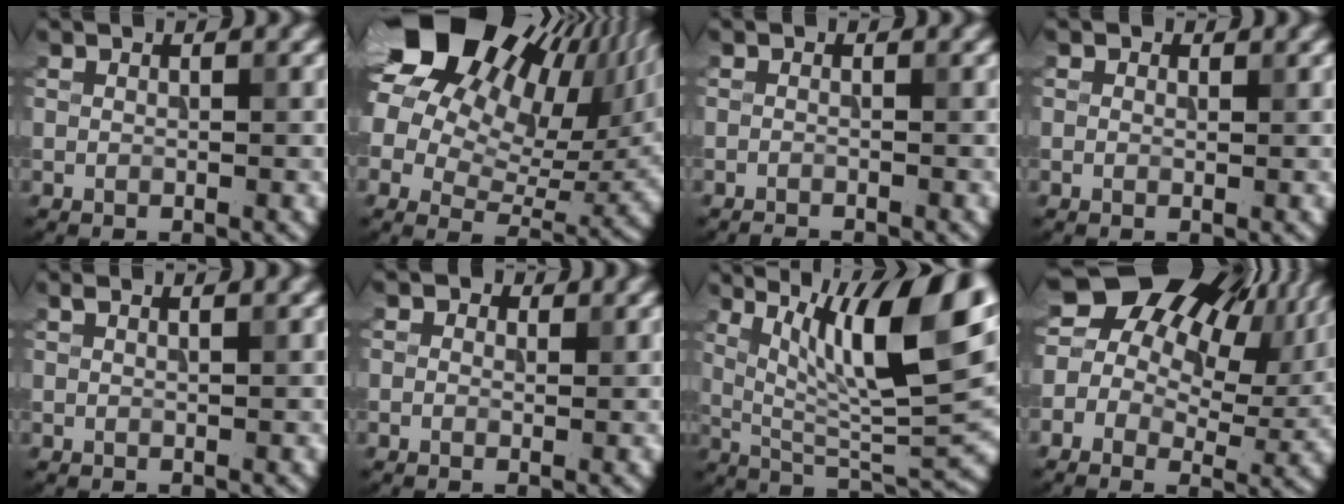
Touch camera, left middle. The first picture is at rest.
{"total": 20.6, "force": [10.2, 12.5, 12.7], "torque": [-0.236, 0.058, 0.178]}
{"total": 1.1, "force": [-1.1, 0.1, 0.1], "torque": [0.001, -0.006, -0.022]}
{"total": 0.5, "force": [0.2, 0.4, 0.2], "torque": [-0.001, -0.005, -0.002]}
{"total": 1.4, "force": [1.0, 0.4, 0.9], "torque": [-0.010, 0.001, 0.008]}
{"total": 1.3, "force": [0.6, 1.0, 0.5], "torque": [-0.005, -0.003, -0.002]}
{"total": 12.6, "force": [5.0, 3.4, 11.0], "torque": [-0.171, 0.001, 0.086]}
{"total": 17.1, "force": [6.6, 11.6, 10.7], "torque": [-0.190, 0.043, 0.094]}